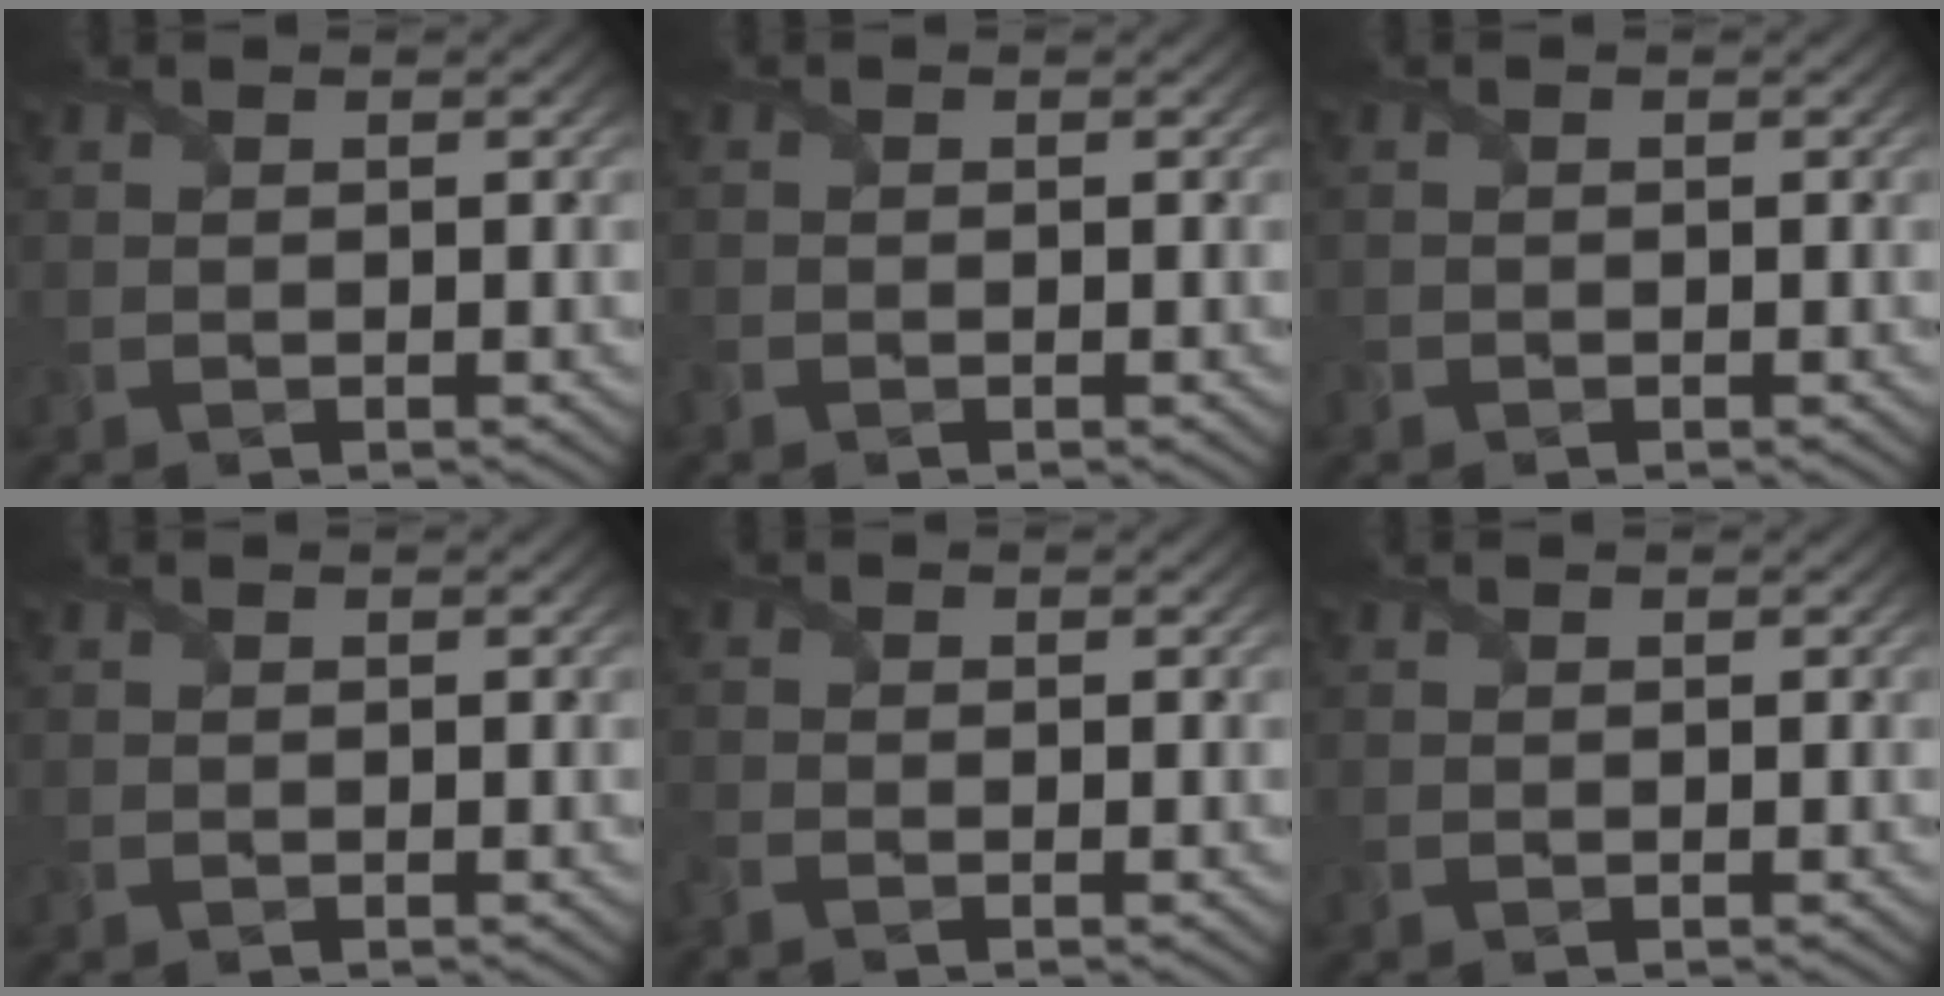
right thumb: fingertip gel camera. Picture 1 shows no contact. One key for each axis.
{"total": 1.2, "fx": -0.9, "fy": 0.7, "fz": 0.3, "tx": -0.011, "ty": -0.005, "tz": -0.022}
{"total": 0.6, "fx": -0.4, "fy": 0.5, "fz": 0.0, "tx": -0.002, "ty": -0.002, "tz": -0.010}
{"total": 0.0}
{"total": 1.8, "fx": -1.4, "fy": 0.6, "fz": 0.8, "tx": -0.029, "ty": -0.012, "tz": -0.038}
{"total": 0.0}